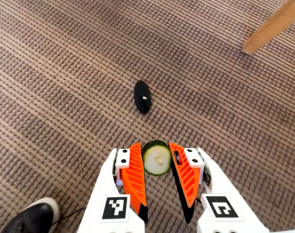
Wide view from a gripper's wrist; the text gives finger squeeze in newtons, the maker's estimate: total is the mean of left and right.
{"total": 8.6, "left": 8.2, "right": 9.0}